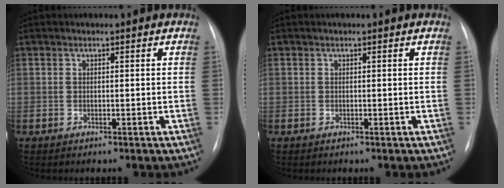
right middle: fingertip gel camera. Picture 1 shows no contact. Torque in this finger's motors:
{"motor_torque": [0.66, -0.62, 0.03, -0.01]}